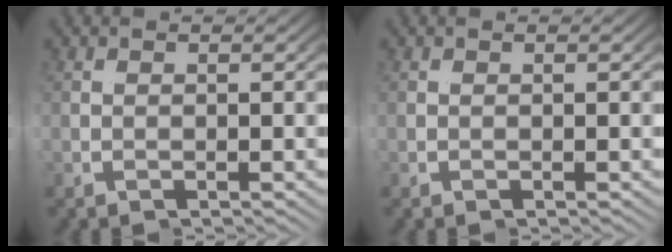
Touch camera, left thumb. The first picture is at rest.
{"total": 0.0}